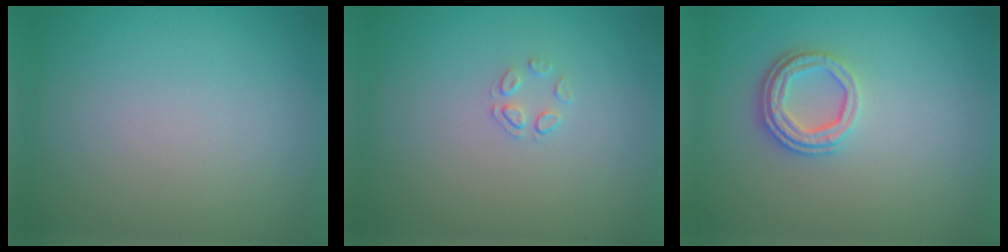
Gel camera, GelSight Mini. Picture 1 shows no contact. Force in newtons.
{"total": 1.1, "press": 0.5, "slide": 1.0}
{"total": 3.2, "press": 2.5, "slide": 2.0}